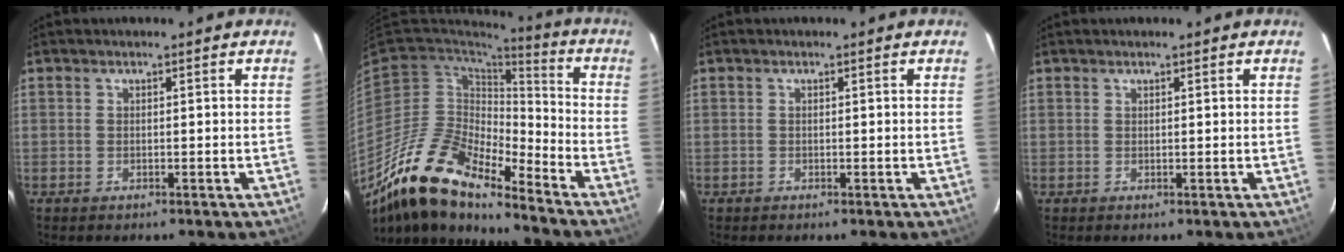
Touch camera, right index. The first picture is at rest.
{"total": 17.4, "force": [-14.3, 4.1, 8.9], "torque": [-0.154, -0.015, -0.282]}
{"total": 0.0}
{"total": 0.5, "force": [0.5, 0.2, 0.0], "torque": [-0.002, 0.001, 0.009]}